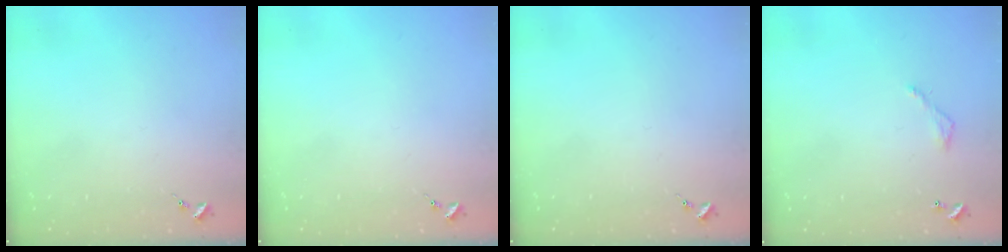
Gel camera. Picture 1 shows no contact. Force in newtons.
{"total": 0.0}
{"total": 0.0}
{"total": 3.2, "press": 3.2, "slide": 0.2}